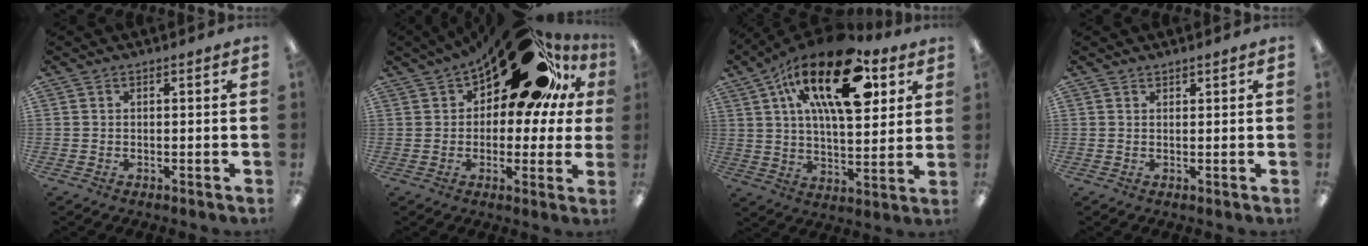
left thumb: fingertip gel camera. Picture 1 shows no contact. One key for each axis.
{"total": 24.8, "fx": 13.6, "fy": 12.1, "fz": 16.8, "tx": -0.239, "ty": -0.067, "tz": 0.227}
{"total": 24.3, "fx": 11.4, "fy": 11.0, "fz": 18.4, "tx": -0.291, "ty": -0.035, "tz": 0.182}
{"total": 0.6, "fx": 0.6, "fy": 0.1, "fz": 0.1, "tx": -0.002, "ty": -0.001, "tz": 0.012}